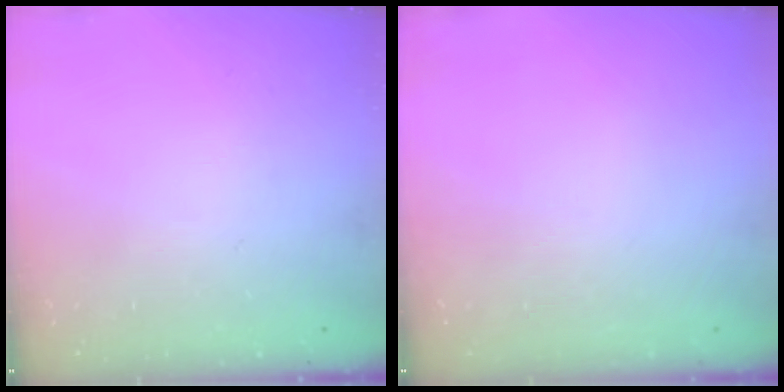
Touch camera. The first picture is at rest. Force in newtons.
{"total": 0.0}